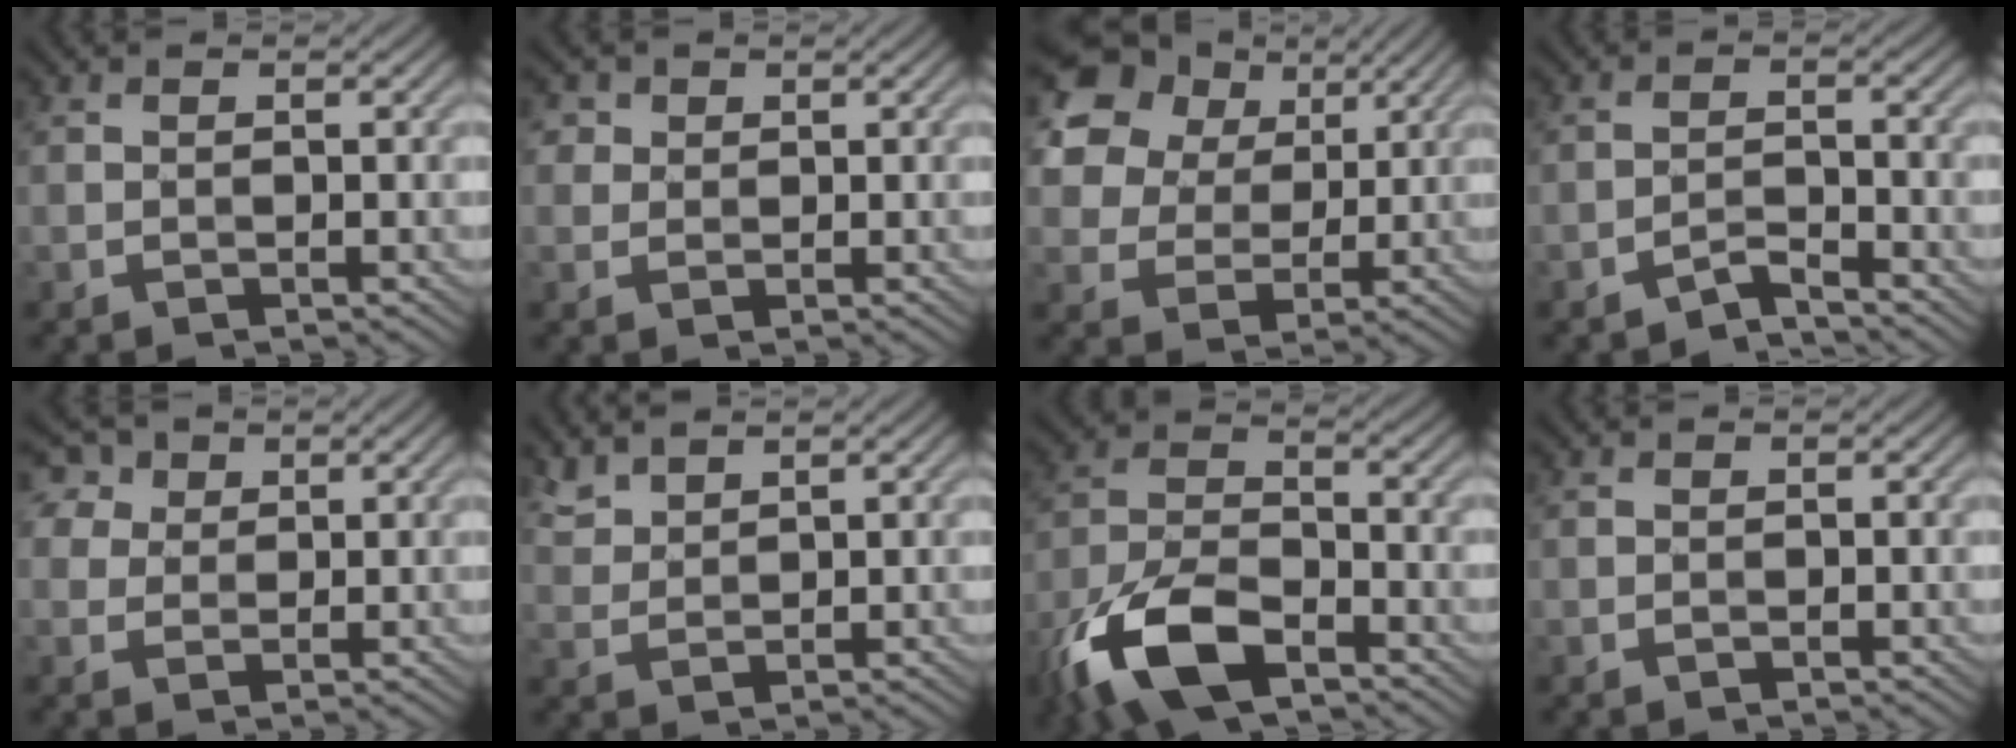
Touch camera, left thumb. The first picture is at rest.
{"total": 2.7, "force": [1.4, 2.2, 0.6], "torque": [-0.024, 0.000, 0.025]}
{"total": 12.9, "force": [6.8, 9.2, 6.0], "torque": [-0.153, 0.039, 0.114]}
{"total": 2.2, "force": [-2.2, -0.1, 0.6], "torque": [-0.009, 0.011, -0.048]}
{"total": 4.8, "force": [2.6, 3.7, 1.7], "torque": [-0.065, 0.009, 0.052]}
{"total": 3.2, "force": [3.0, 0.9, 0.8], "torque": [-0.027, 0.008, 0.071]}
{"total": 11.9, "force": [-7.2, 5.2, 7.9], "torque": [-0.177, -0.011, -0.156]}
{"total": 0.0}